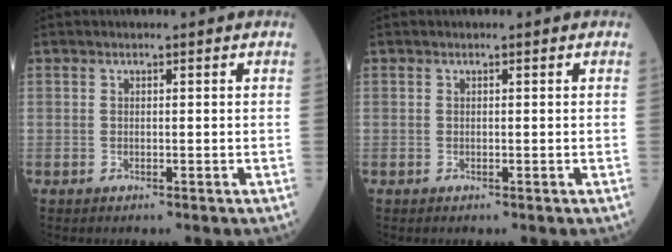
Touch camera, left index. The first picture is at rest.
{"total": 0.0}